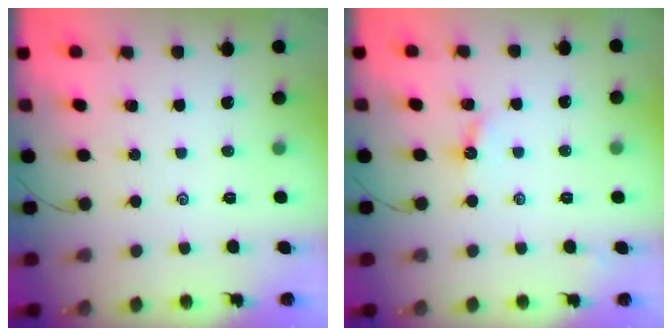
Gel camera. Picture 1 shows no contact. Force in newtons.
{"total": 5.0, "press": 4.9, "slide": 0.6}